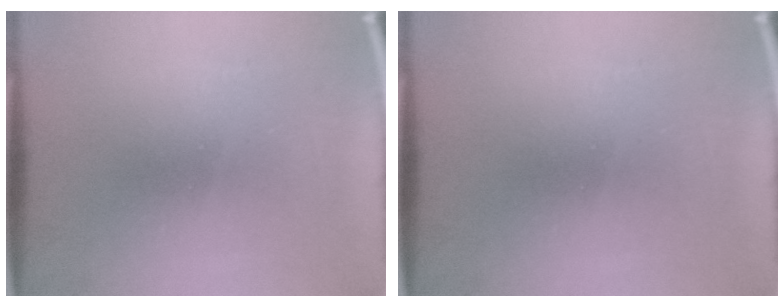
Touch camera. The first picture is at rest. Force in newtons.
{"total": 0.0}